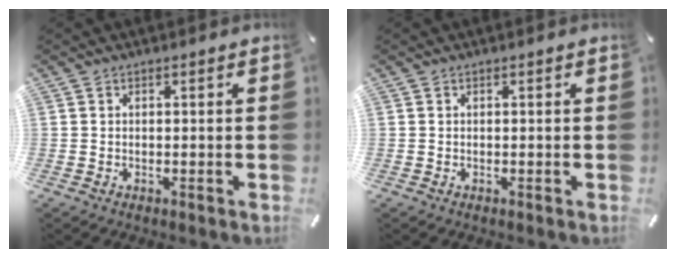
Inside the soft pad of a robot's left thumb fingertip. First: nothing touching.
{"total": 0.0}